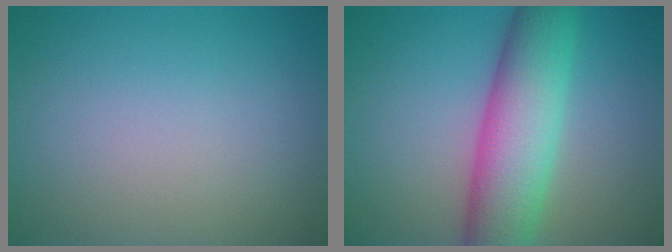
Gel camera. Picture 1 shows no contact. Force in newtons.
{"total": 8.6, "press": 8.6, "slide": 0.4}